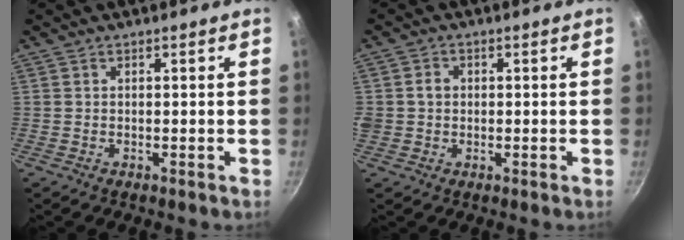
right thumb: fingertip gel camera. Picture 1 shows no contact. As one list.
[{"total": 3.1, "force": [0.1, 2.8, 1.3], "torque": [-0.009, 0.008, -0.001]}]